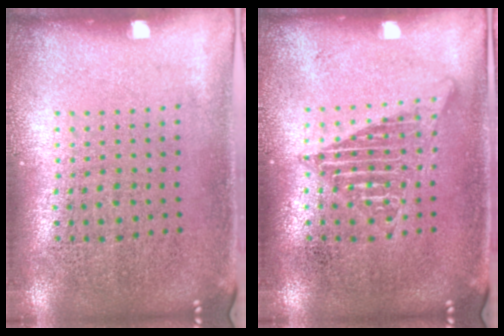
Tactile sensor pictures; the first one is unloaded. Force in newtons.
{"total": 2.2, "press": 2.2, "slide": 0.2}